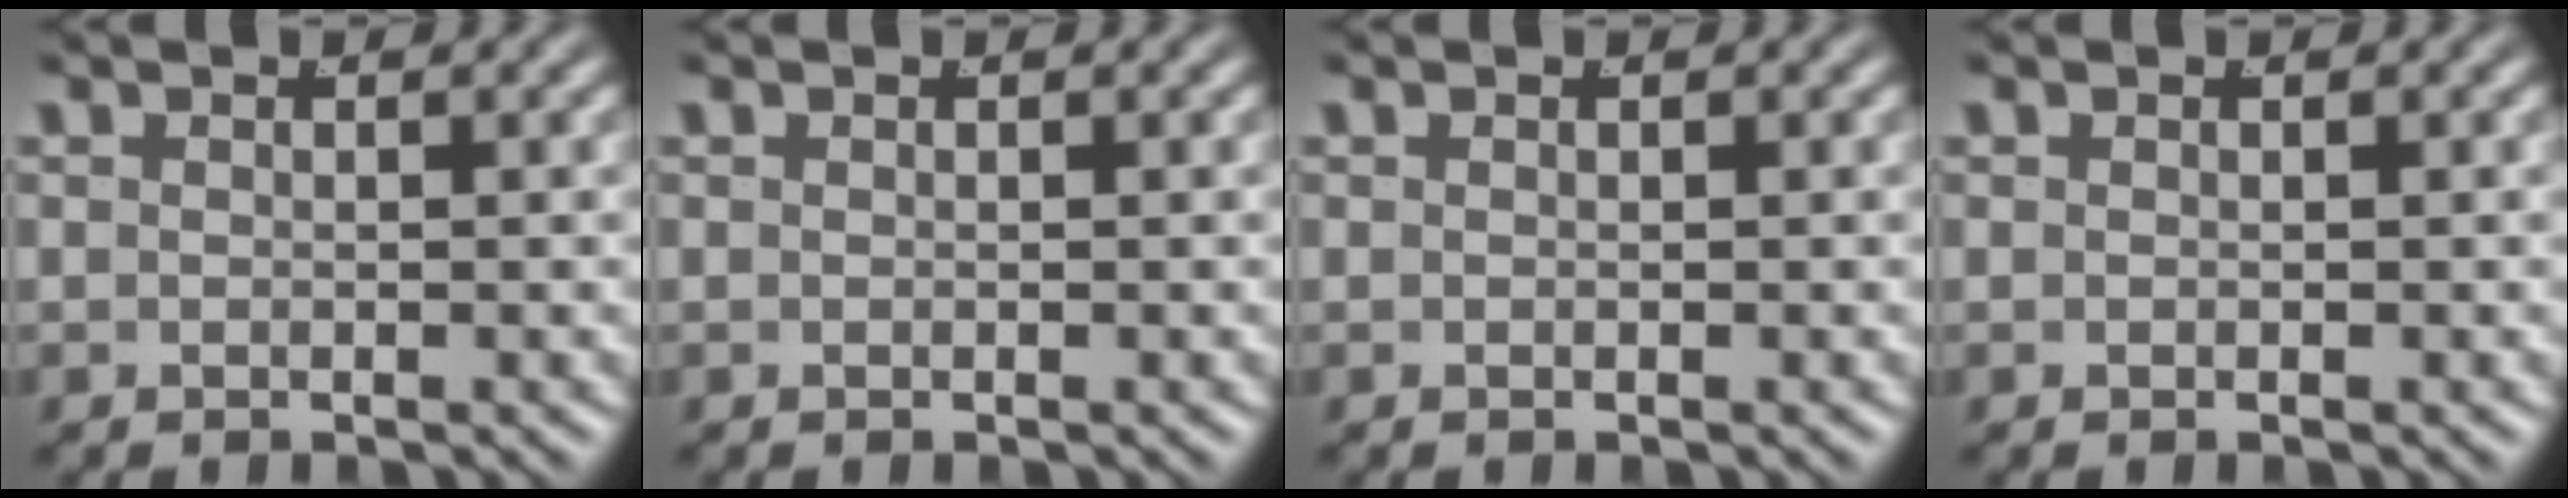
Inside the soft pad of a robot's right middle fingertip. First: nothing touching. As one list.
[{"total": 0.0}, {"total": 0.0}, {"total": 0.0}]